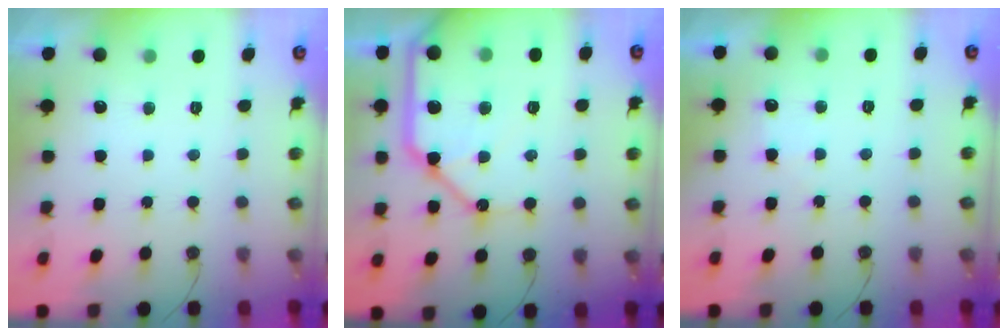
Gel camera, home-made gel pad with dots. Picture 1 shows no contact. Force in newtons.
{"total": 21.1, "press": 20.9, "slide": 2.9}
{"total": 5.0, "press": 5.0, "slide": 0.8}